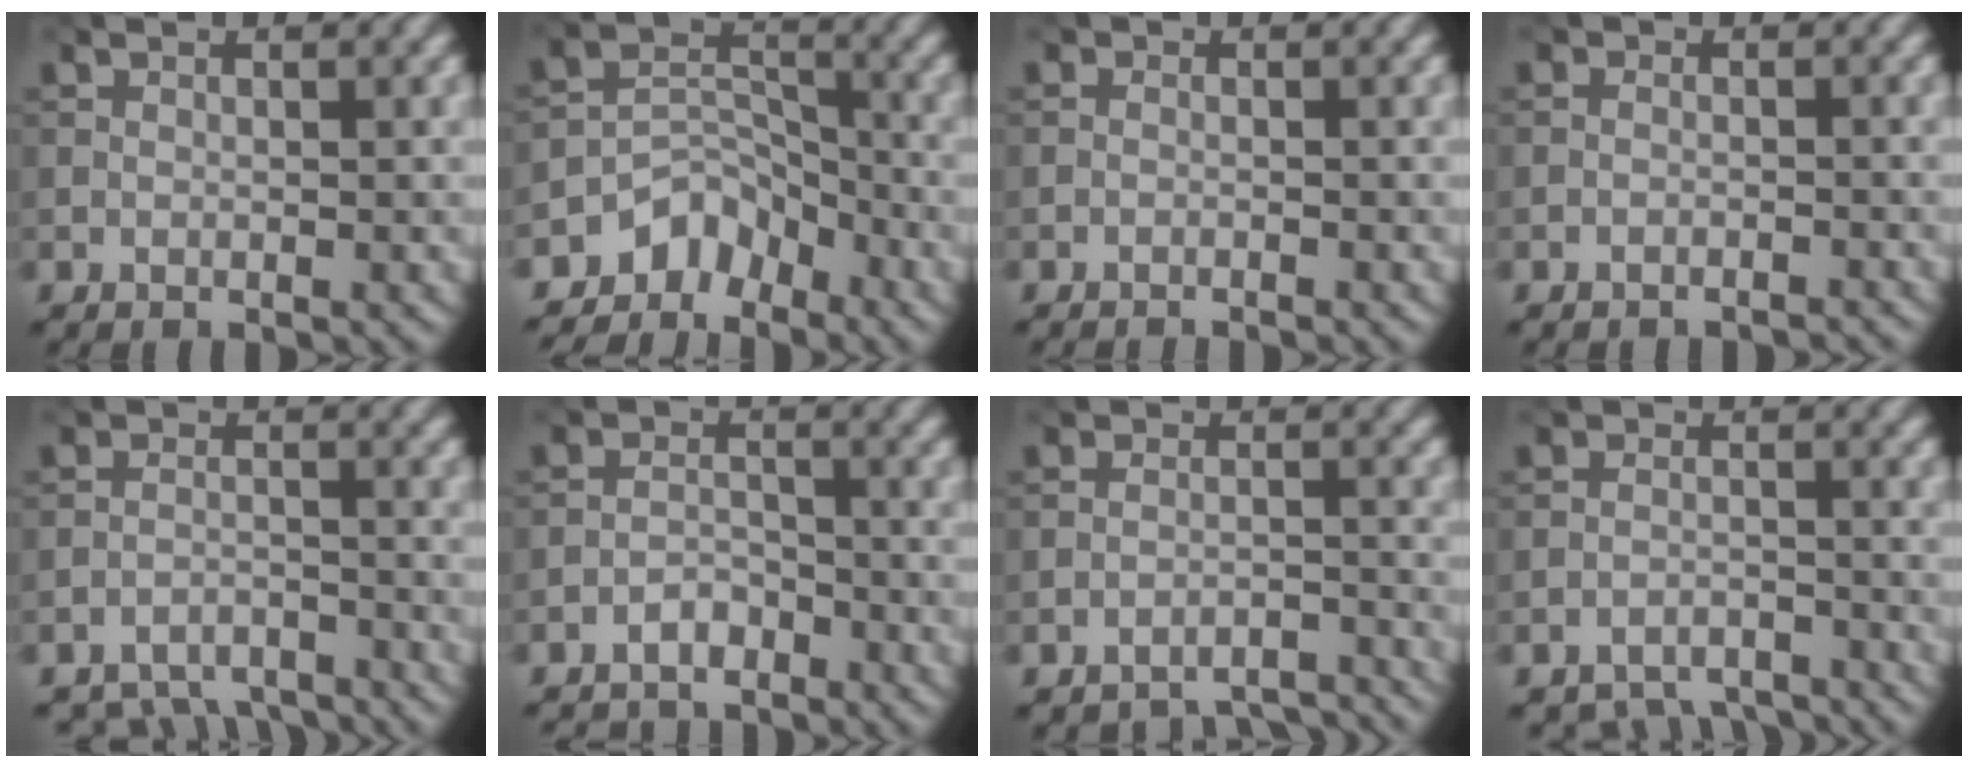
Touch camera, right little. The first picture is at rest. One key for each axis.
{"total": 4.5, "fx": -3.7, "fy": 2.4, "fz": 1.1, "tx": -0.003, "ty": 0.005, "tz": -0.072}
{"total": 1.5, "fx": -1.5, "fy": 0.2, "fz": 0.3, "tx": -0.003, "ty": -0.001, "tz": -0.022}
{"total": 2.1, "fx": -2.0, "fy": 0.3, "fz": 0.2, "tx": 0.001, "ty": 0.001, "tz": -0.032}
{"total": 6.4, "fx": -6.1, "fy": 1.8, "fz": 1.1, "tx": -0.018, "ty": -0.011, "tz": -0.098}
{"total": 3.0, "fx": -2.7, "fy": 1.3, "fz": 0.6, "tx": -0.006, "ty": 0.003, "tz": -0.056}
{"total": 6.5, "fx": -6.3, "fy": 1.5, "fz": 0.7, "tx": -0.005, "ty": -0.005, "tz": -0.086}
{"total": 5.0, "fx": -4.8, "fy": 1.4, "fz": 0.7, "tx": -0.008, "ty": -0.006, "tz": -0.081}